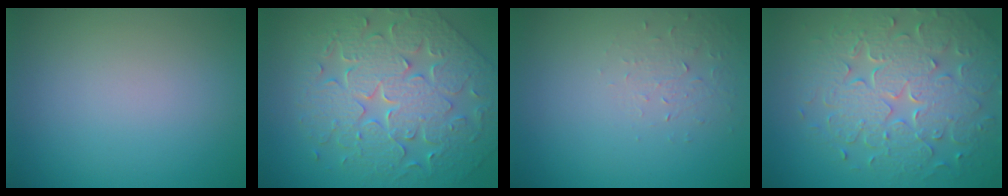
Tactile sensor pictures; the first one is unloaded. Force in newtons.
{"total": 6.8, "press": 6.0, "slide": 3.2}
{"total": 1.3, "press": 0.6, "slide": 1.2}
{"total": 8.1, "press": 5.9, "slide": 5.6}